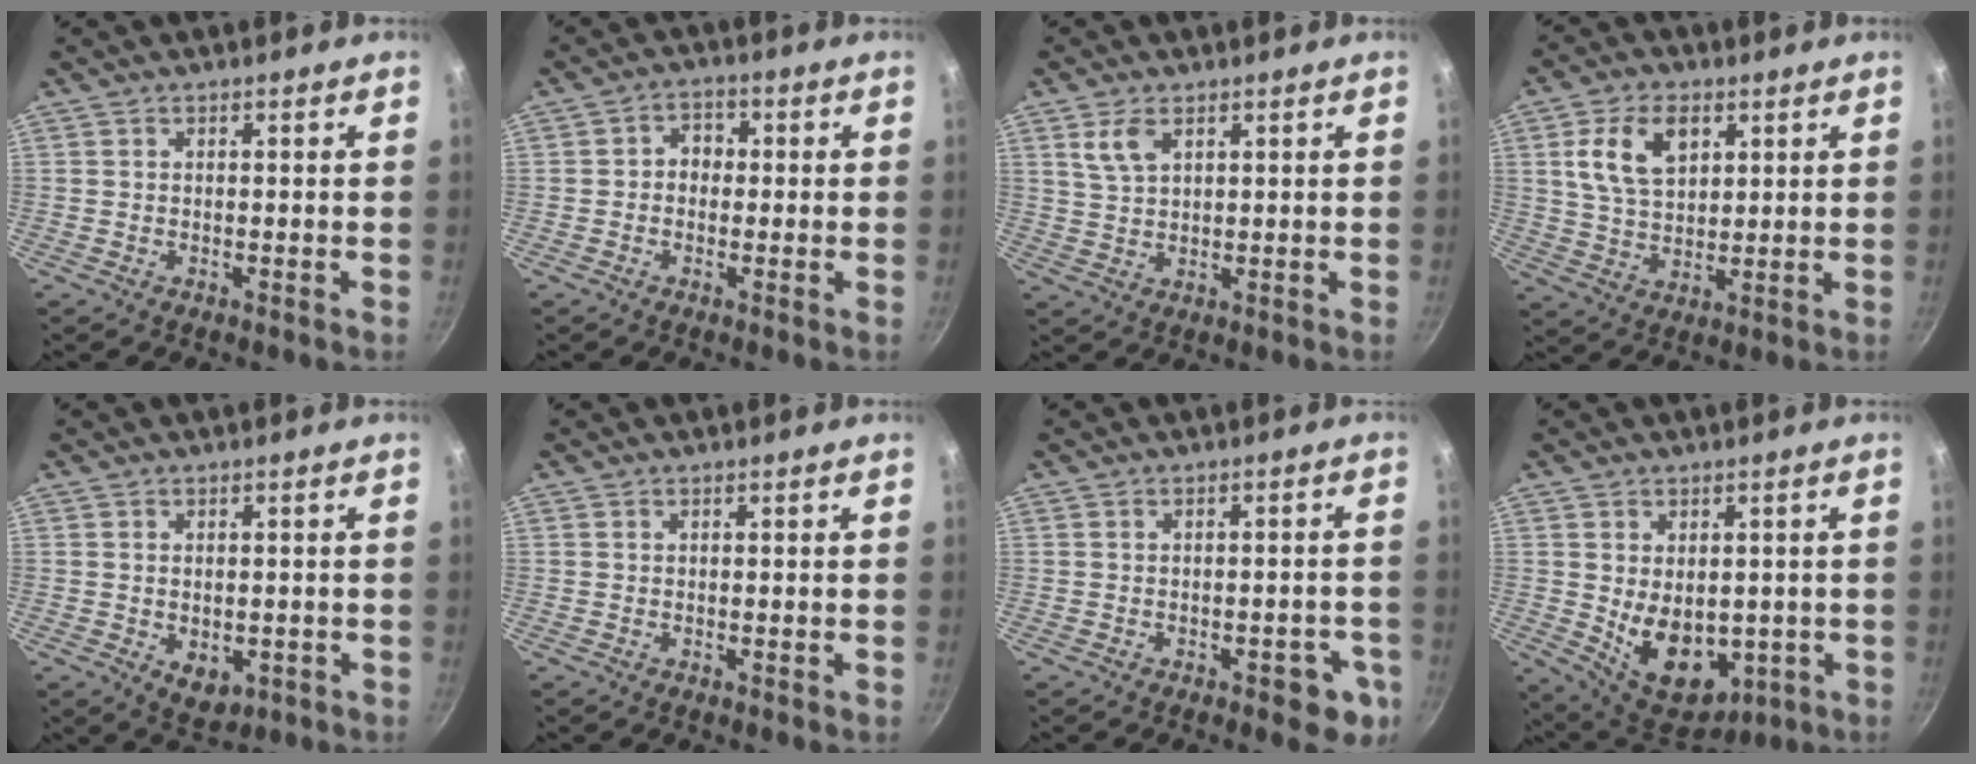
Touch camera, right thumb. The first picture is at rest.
{"total": 3.6, "force": [-0.2, 3.1, 1.9], "torque": [-0.009, 0.011, -0.012]}
{"total": 4.8, "force": [2.4, 2.6, 3.2], "torque": [-0.055, -0.007, 0.052]}
{"total": 10.7, "force": [3.8, 6.7, 7.4], "torque": [-0.117, -0.009, 0.071]}
{"total": 5.1, "force": [-1.0, 3.4, 3.6], "torque": [-0.044, -0.009, -0.005]}
{"total": 0.0}
{"total": 6.4, "force": [-2.6, 3.1, 5.0], "torque": [-0.033, 0.015, -0.026]}
{"total": 13.1, "force": [-1.2, 8.8, 9.6], "torque": [-0.118, -0.023, 0.010]}